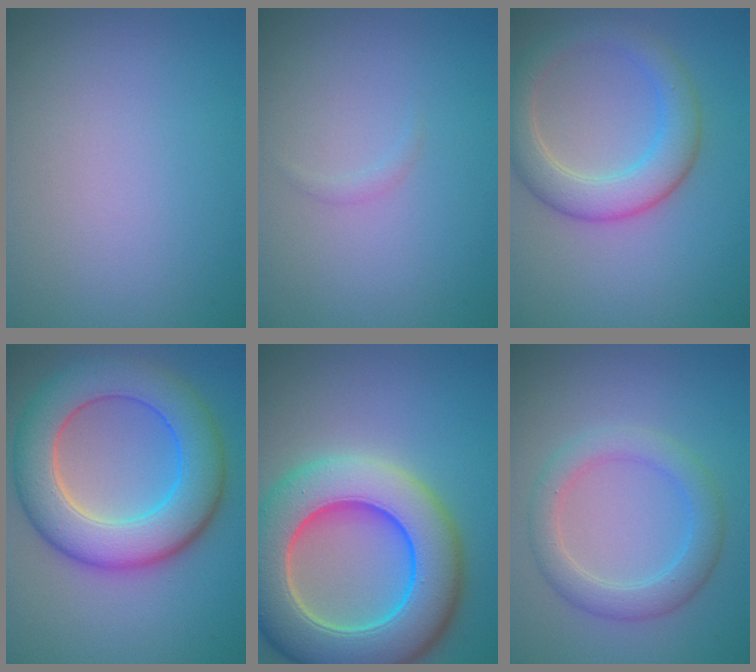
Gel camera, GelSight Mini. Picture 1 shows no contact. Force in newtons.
{"total": 0.6, "press": 0.6, "slide": 0.1}
{"total": 4.8, "press": 4.8, "slide": 0.4}
{"total": 9.1, "press": 9.1, "slide": 0.5}
{"total": 12.1, "press": 12.1, "slide": 0.6}
{"total": 3.5, "press": 3.5, "slide": 0.1}